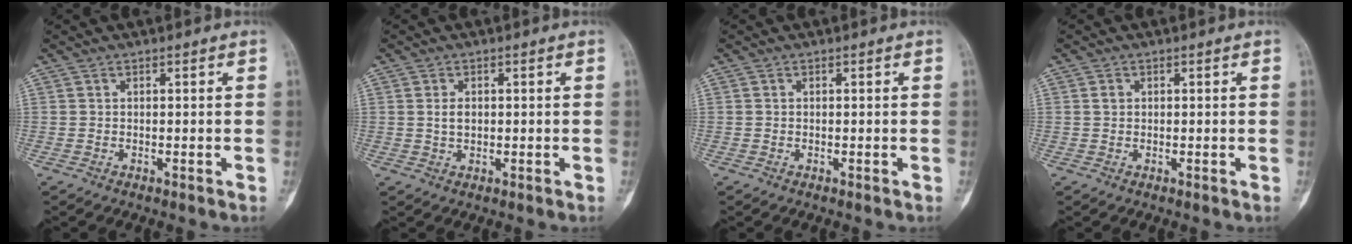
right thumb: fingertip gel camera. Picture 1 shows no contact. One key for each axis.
{"total": 2.2, "fx": 0.3, "fy": 1.5, "fz": 1.7, "tx": -0.028, "ty": 0.001, "tz": 0.008}
{"total": 0.0}
{"total": 1.0, "fx": 0.2, "fy": 0.8, "fz": 0.5, "tx": -0.008, "ty": 0.002, "tz": 0.004}